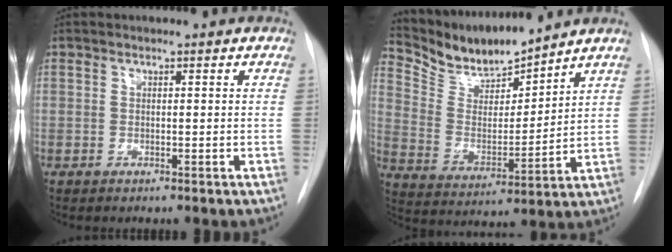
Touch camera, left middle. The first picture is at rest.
{"total": 11.3, "force": [10.9, 0.9, 3.0], "torque": [-0.068, 0.000, 0.217]}